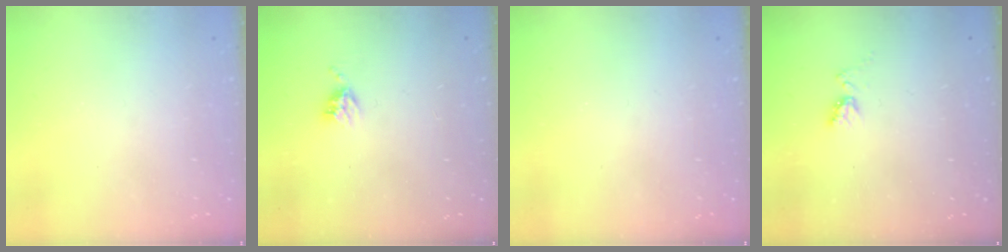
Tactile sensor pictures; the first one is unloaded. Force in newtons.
{"total": 4.8, "press": 4.8, "slide": 0.4}
{"total": 0.0}
{"total": 4.4, "press": 4.4, "slide": 0.6}